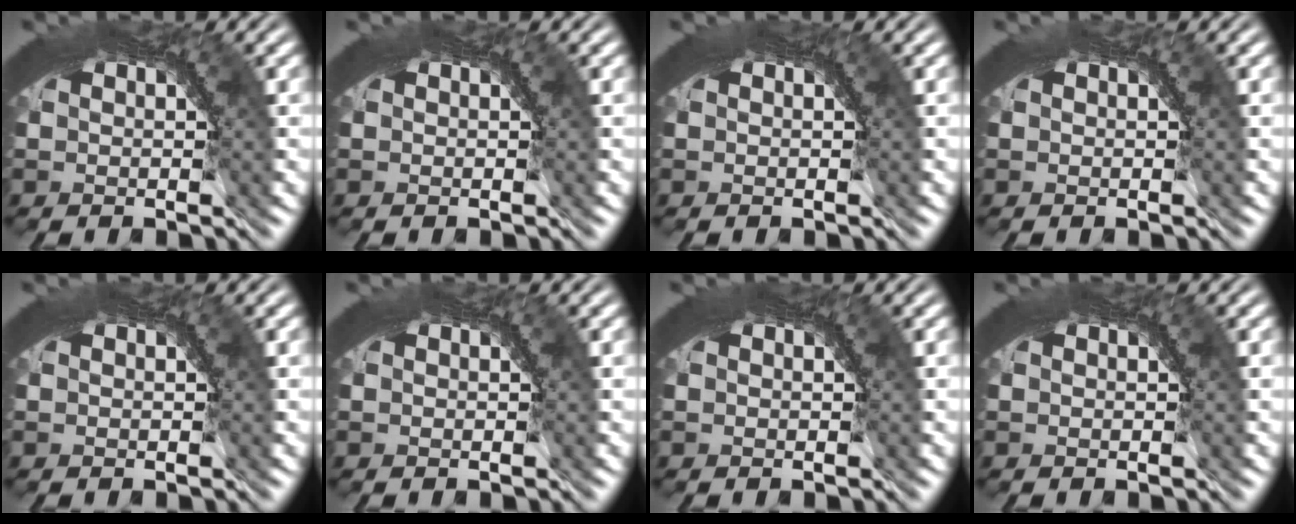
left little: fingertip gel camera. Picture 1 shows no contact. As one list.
[{"total": 0.0}, {"total": 0.5, "force": [0.1, 0.2, 0.4], "torque": [-0.004, 0.000, 0.001]}, {"total": 0.7, "force": [-0.3, -0.3, -0.6], "torque": [0.008, -0.001, -0.004]}, {"total": 0.0}, {"total": 0.0}, {"total": 0.7, "force": [0.2, 0.3, 0.6], "torque": [-0.006, 0.000, 0.003]}, {"total": 0.0}]